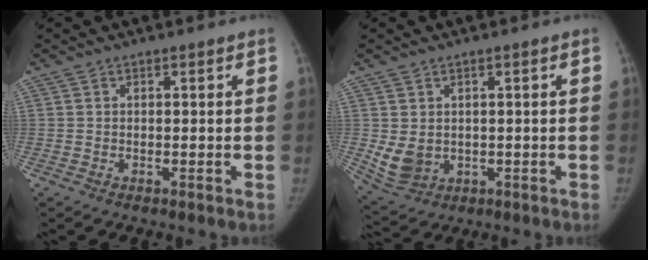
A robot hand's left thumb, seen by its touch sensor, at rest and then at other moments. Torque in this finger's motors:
{"motor_torque": [0.71, 0.77, 0.33, -0.78, 0.21]}